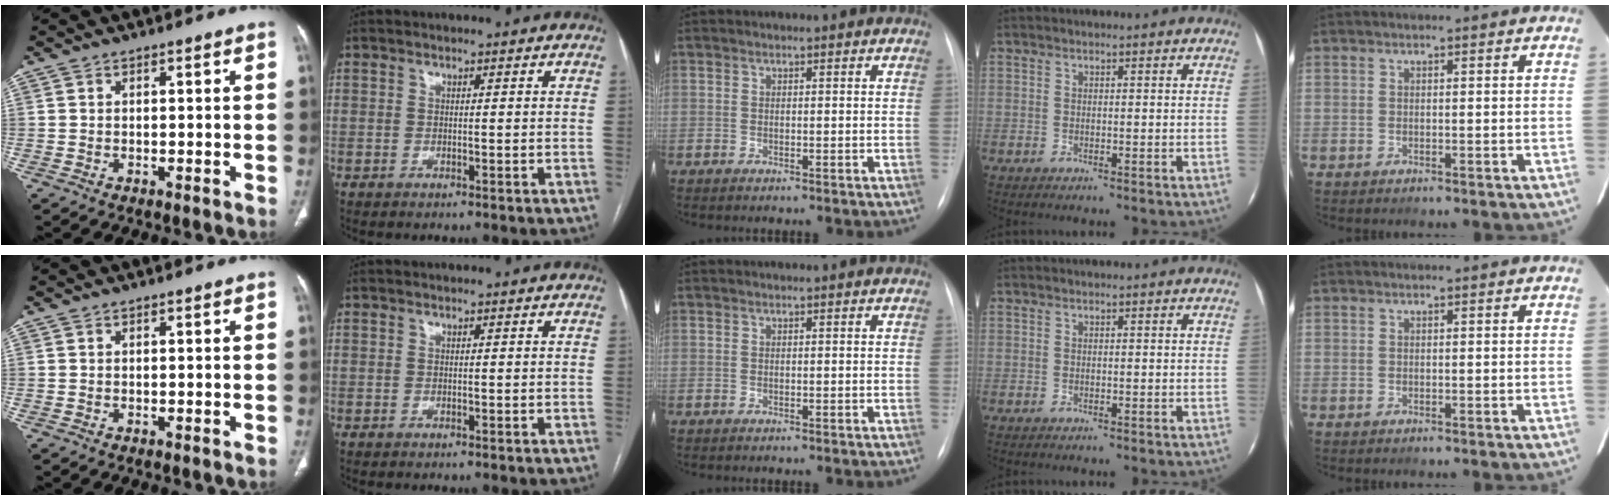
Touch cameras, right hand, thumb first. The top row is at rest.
{}